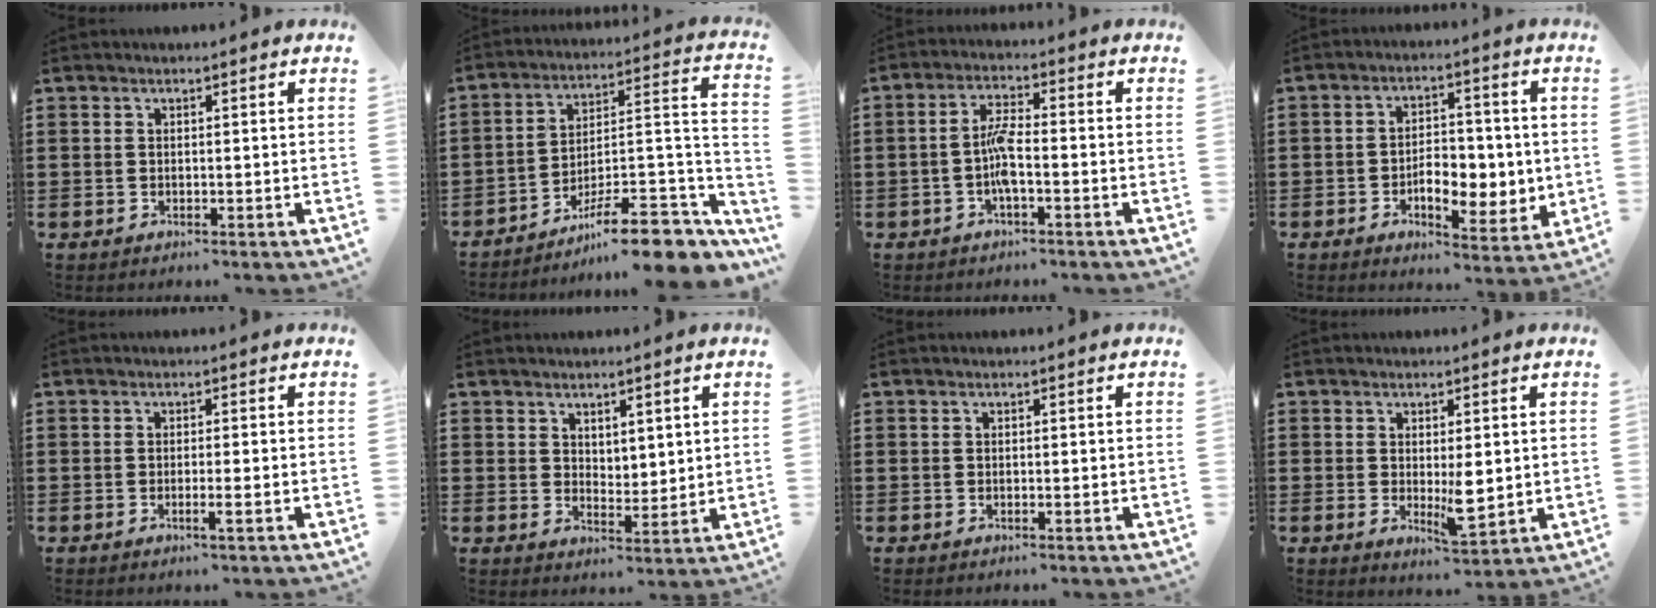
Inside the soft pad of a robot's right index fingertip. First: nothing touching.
{"total": 10.9, "force": [-8.2, 2.5, 6.8], "torque": [-0.086, 0.020, -0.151]}
{"total": 4.8, "force": [-1.4, 0.9, 4.5], "torque": [-0.101, -0.004, -0.033]}
{"total": 6.7, "force": [-1.2, 4.1, 5.1], "torque": [-0.073, -0.001, -0.026]}
{"total": 1.7, "force": [-0.8, 0.0, 1.5], "torque": [-0.023, -0.003, -0.015]}
{"total": 3.3, "force": [2.8, 1.6, 0.3], "torque": [-0.004, -0.003, 0.053]}
{"total": 0.0}
{"total": 4.6, "force": [0.1, 1.6, 4.2], "torque": [-0.059, -0.005, 0.000]}